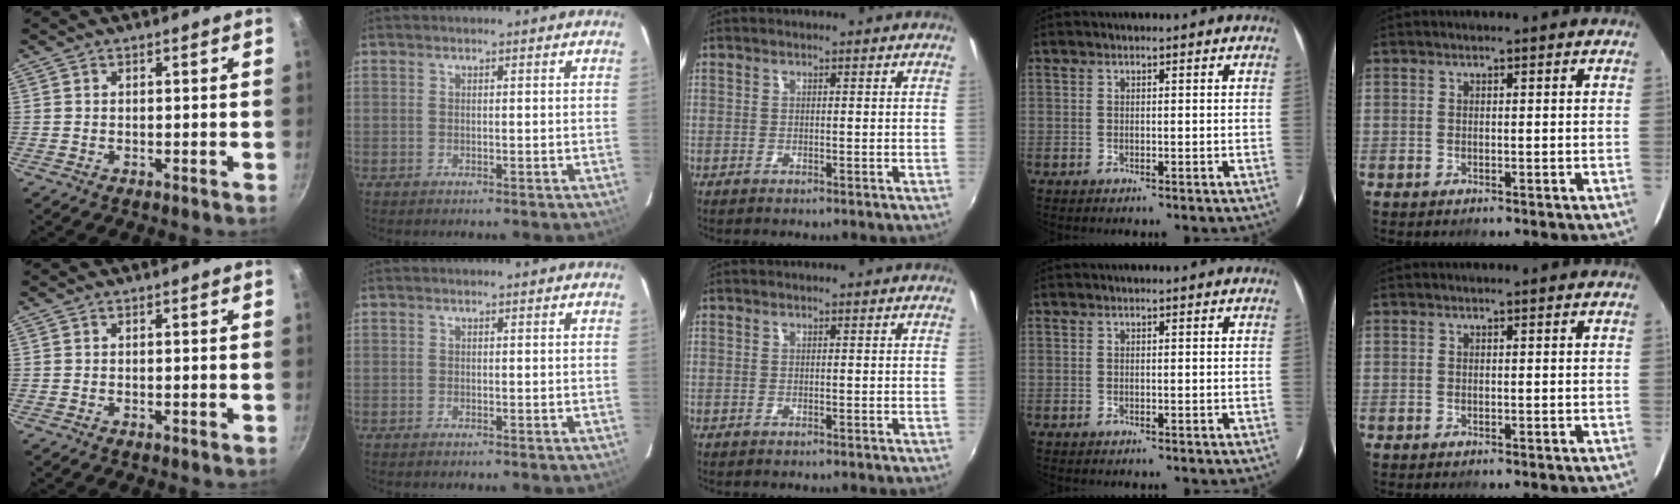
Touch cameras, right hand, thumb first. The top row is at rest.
{}